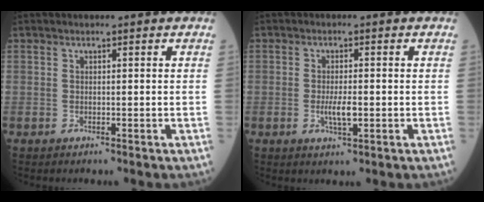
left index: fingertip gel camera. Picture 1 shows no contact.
{"total": 3.1, "force": [-0.6, 0.8, 3.0], "torque": [-0.061, -0.003, -0.010]}